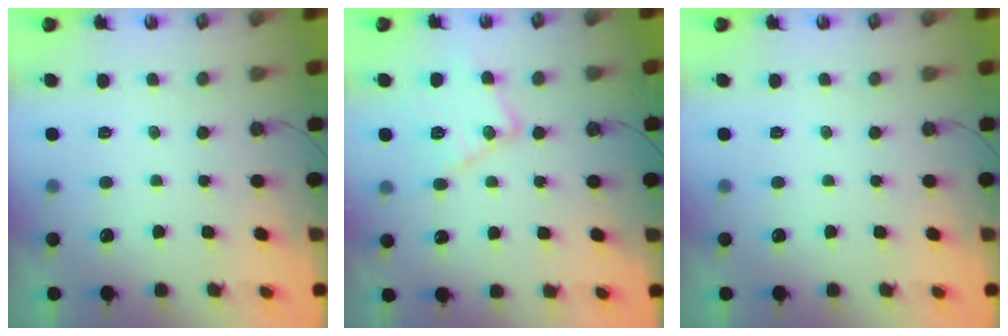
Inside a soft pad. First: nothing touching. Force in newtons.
{"total": 13.6, "press": 13.6, "slide": 1.0}
{"total": 0.0}